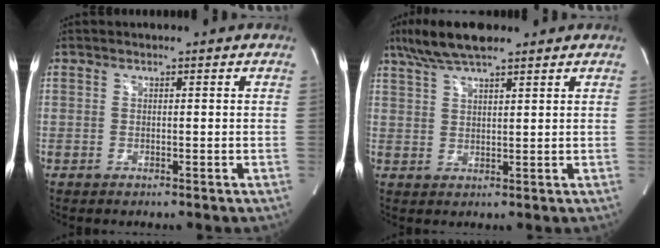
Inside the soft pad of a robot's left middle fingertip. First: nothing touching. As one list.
[{"total": 8.1, "force": [6.2, 1.5, 5.0], "torque": [-0.101, 0.026, 0.111]}]